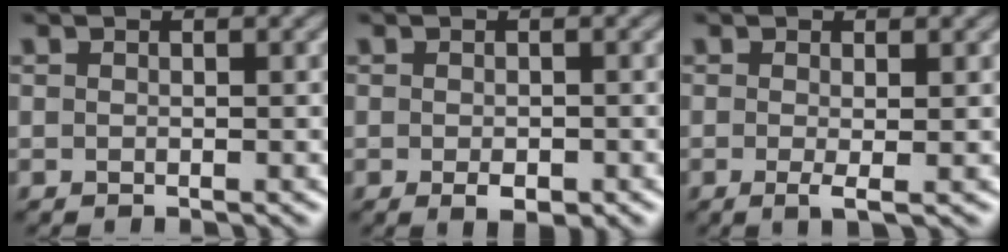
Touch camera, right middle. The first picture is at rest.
{"total": 1.9, "force": [-0.8, 1.0, 1.5], "torque": [-0.023, -0.005, -0.009]}
{"total": 1.5, "force": [-0.2, 0.2, 1.5], "torque": [-0.029, -0.008, -0.004]}